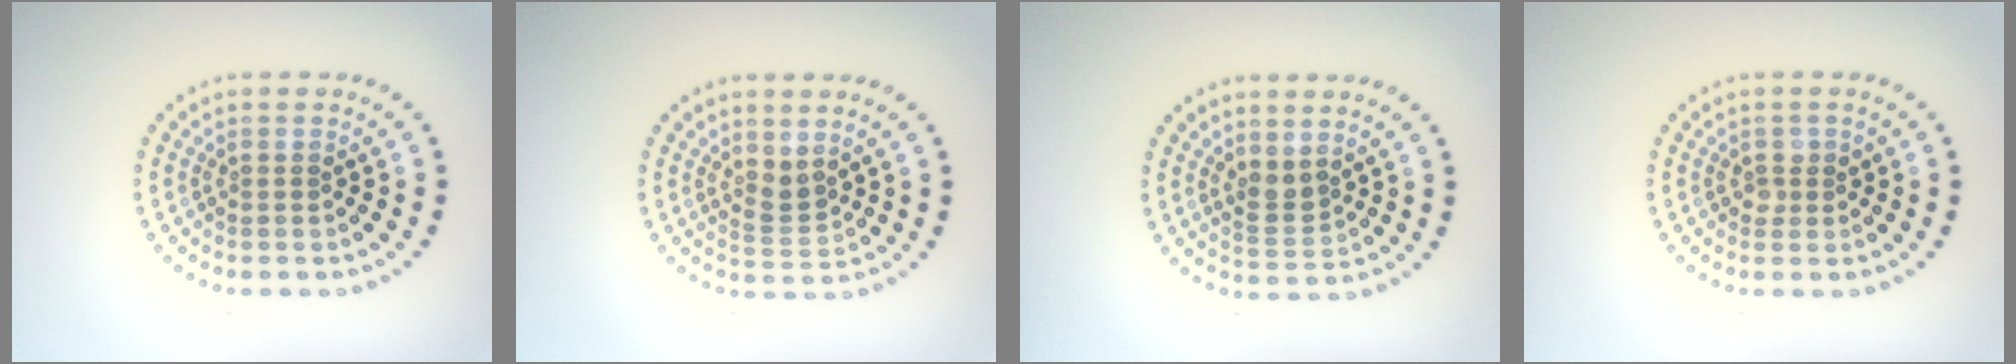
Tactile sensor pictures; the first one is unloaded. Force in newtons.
{"total": 1.8, "press": 1.4, "slide": 1.2}
{"total": 1.8, "press": 1.6, "slide": 1.0}
{"total": 1.1, "press": 1.0, "slide": 0.4}